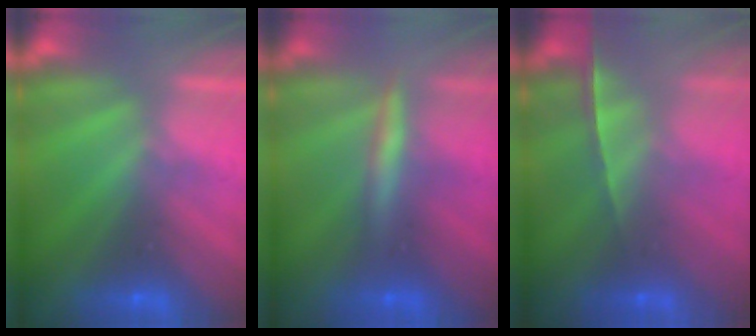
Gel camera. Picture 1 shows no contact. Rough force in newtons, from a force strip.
{"total": 2.6}
{"total": 1.6}